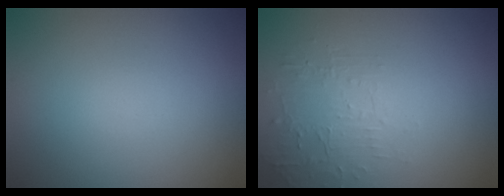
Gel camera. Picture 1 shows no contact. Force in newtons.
{"total": 1.8, "press": 0.7, "slide": 1.7}